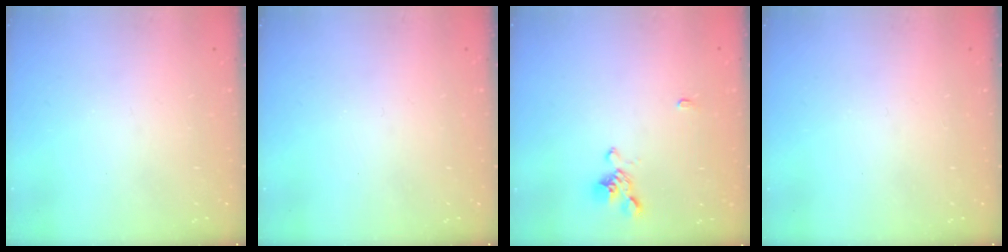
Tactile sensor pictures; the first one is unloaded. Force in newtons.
{"total": 0.0}
{"total": 1.6, "press": 1.3, "slide": 0.9}
{"total": 0.0}